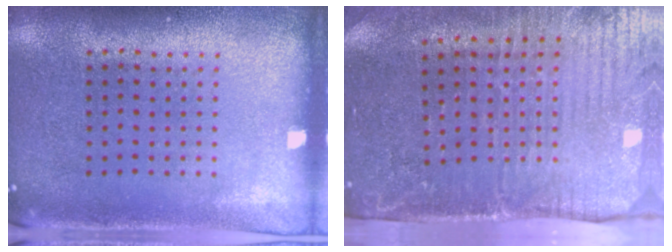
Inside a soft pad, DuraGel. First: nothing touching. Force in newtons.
{"total": 4.5, "press": 3.7, "slide": 2.4}